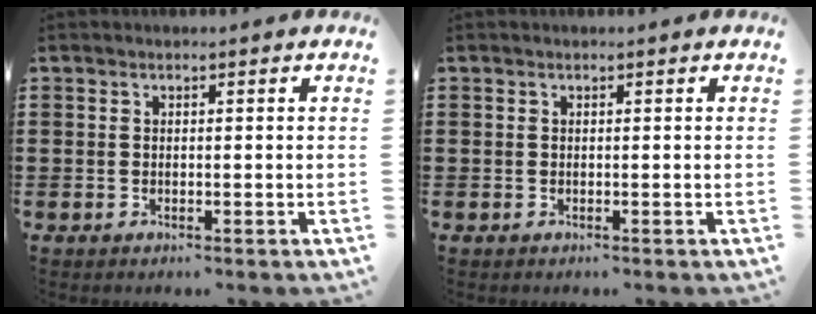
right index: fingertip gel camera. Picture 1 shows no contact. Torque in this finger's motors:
{"motor_torque": [1.28, 0.86, 0.04, 0.01]}